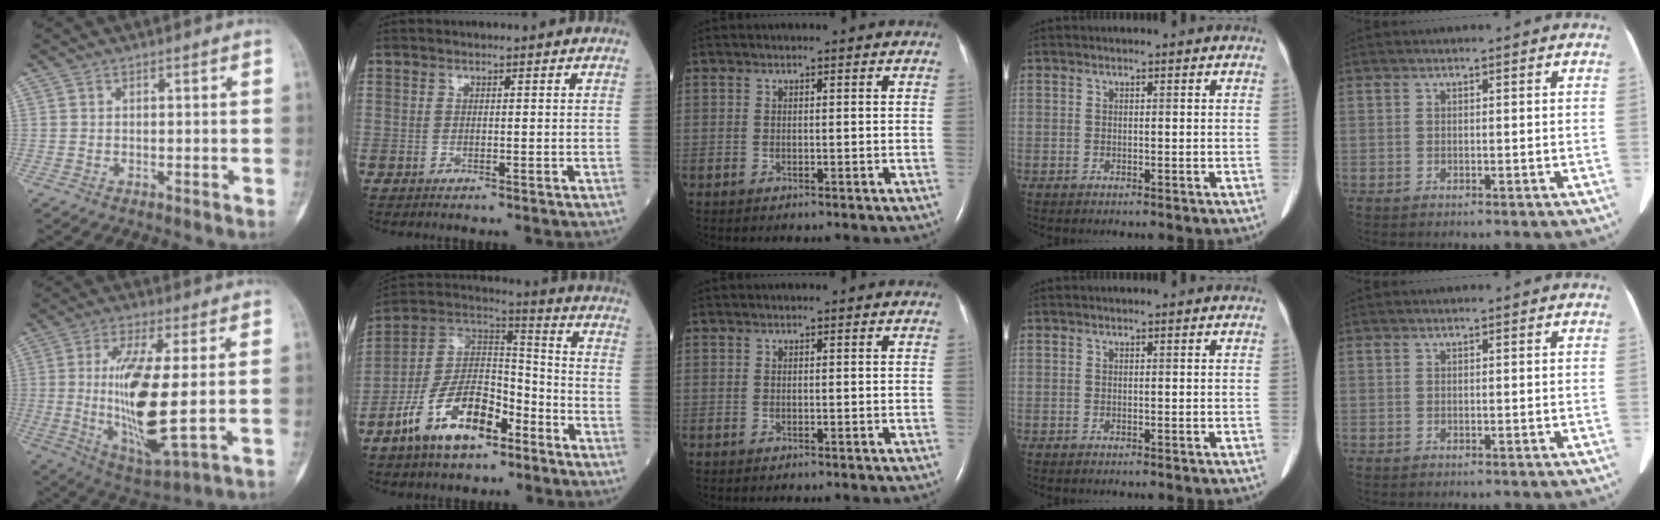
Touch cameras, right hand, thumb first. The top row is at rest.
{"thumb": {"total": 17.2, "force": [0.2, 4.6, 16.6], "torque": [-0.330, -0.024, 0.016]}, "index": {"total": 14.3, "force": [-8.0, 6.2, 10.1], "torque": [-0.198, 0.013, -0.148]}}